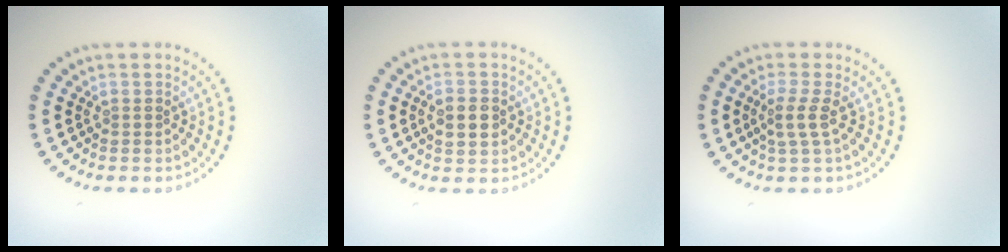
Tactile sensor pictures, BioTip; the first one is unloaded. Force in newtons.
{"total": 2.5, "press": 2.5, "slide": 0.1}
{"total": 2.1, "press": 1.5, "slide": 1.4}